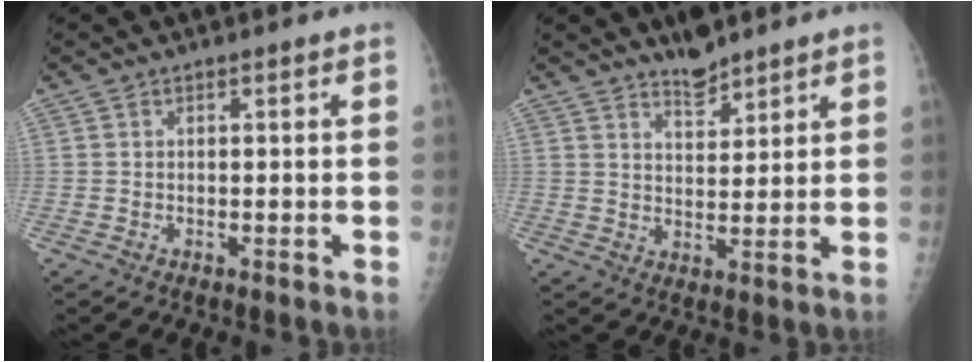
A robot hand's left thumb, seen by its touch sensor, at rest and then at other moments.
{"total": 5.2, "force": [4.5, 1.6, 2.0], "torque": [-0.018, -0.037, 0.078]}